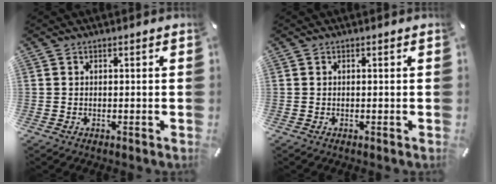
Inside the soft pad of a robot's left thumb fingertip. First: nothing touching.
{"total": 0.0}